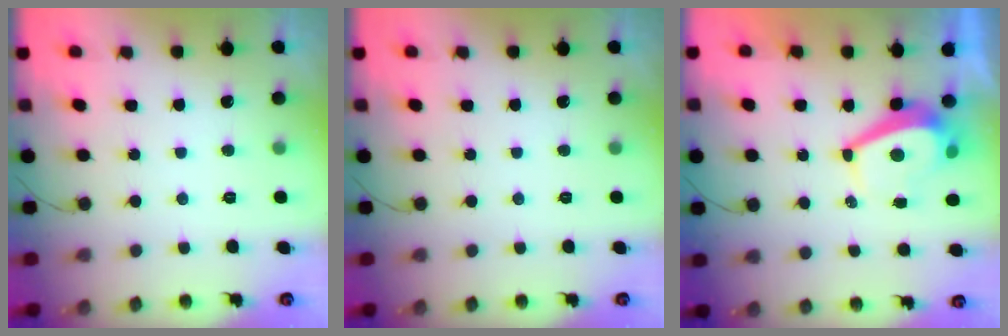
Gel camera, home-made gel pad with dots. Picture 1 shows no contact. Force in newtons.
{"total": 0.0}
{"total": 4.8, "press": 4.8, "slide": 0.3}